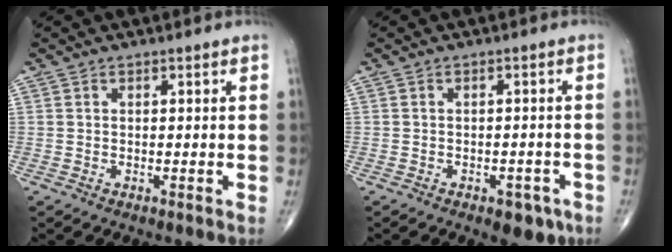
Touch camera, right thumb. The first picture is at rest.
{"total": 4.9, "force": [-2.8, 2.5, 3.1], "torque": [-0.020, 0.013, -0.032]}